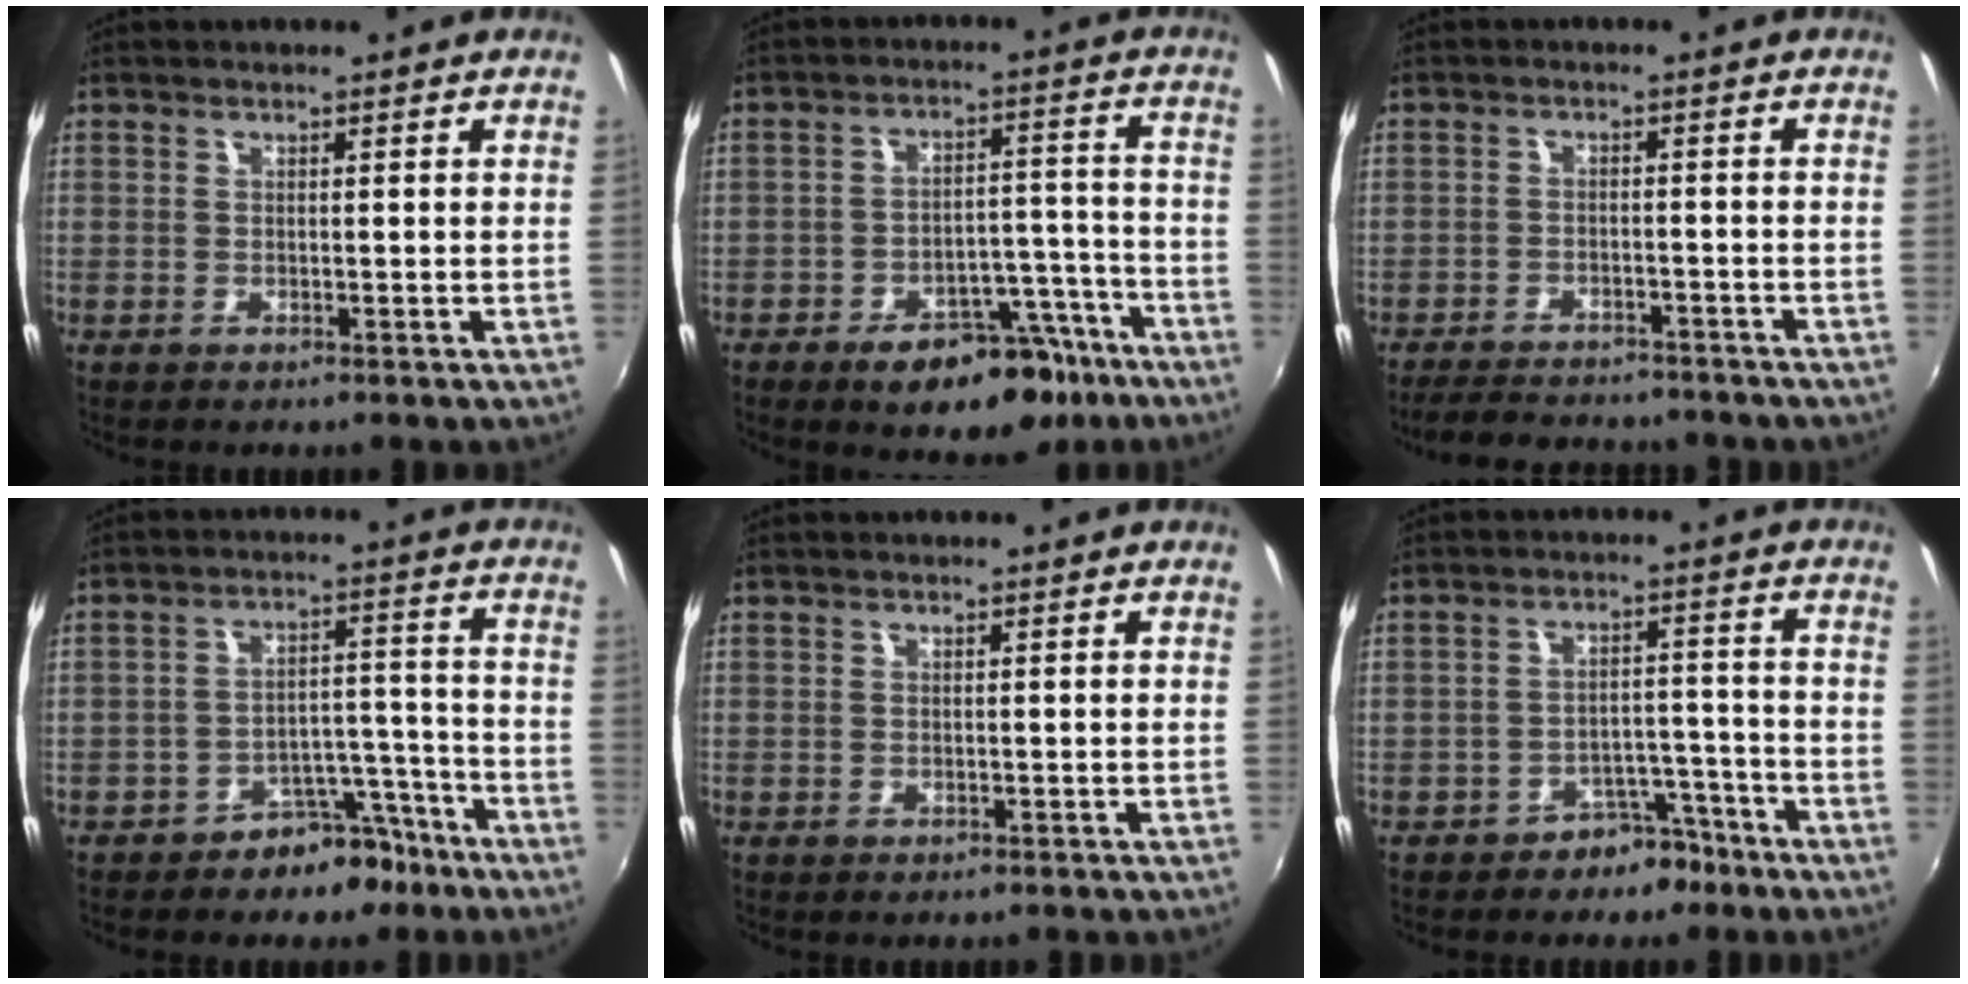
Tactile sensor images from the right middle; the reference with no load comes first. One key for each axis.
{"total": 14.5, "fx": -10.3, "fy": 6.1, "fz": 8.1, "tx": -0.131, "ty": 0.007, "tz": -0.140}
{"total": 11.7, "fx": -10.0, "fy": 3.9, "fz": 4.6, "tx": -0.104, "ty": -0.011, "tz": -0.141}
{"total": 8.1, "fx": -6.2, "fy": 4.5, "fz": 2.4, "tx": -0.029, "ty": 0.040, "tz": -0.083}
{"total": 0.7, "fx": -0.6, "fy": 0.3, "fz": 0.2, "tx": -0.004, "ty": -0.001, "tz": -0.007}
{"total": 6.0, "fx": -4.6, "fy": 3.5, "fz": 1.5, "tx": -0.024, "ty": 0.028, "tz": -0.062}